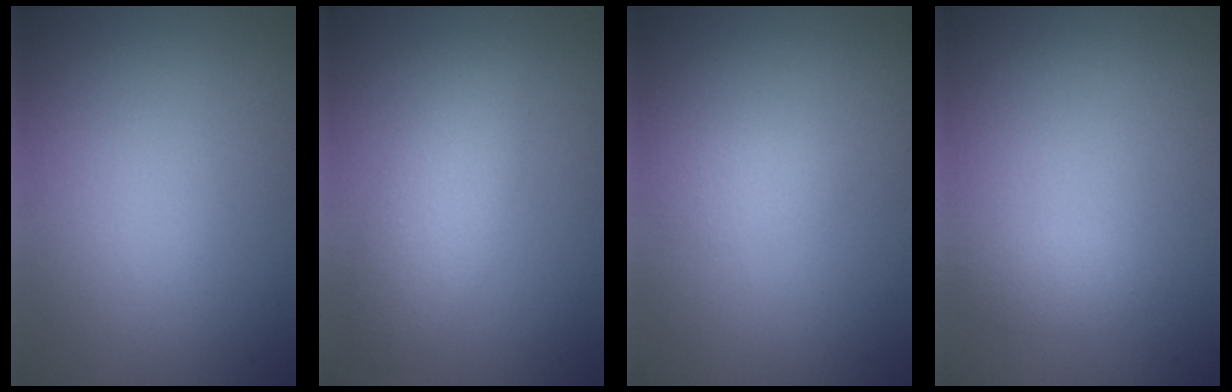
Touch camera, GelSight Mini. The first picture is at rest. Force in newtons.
{"total": 3.6, "press": 3.6, "slide": 0.0}
{"total": 1.0, "press": 1.0, "slide": 0.1}
{"total": 0.9, "press": 0.9, "slide": 0.0}